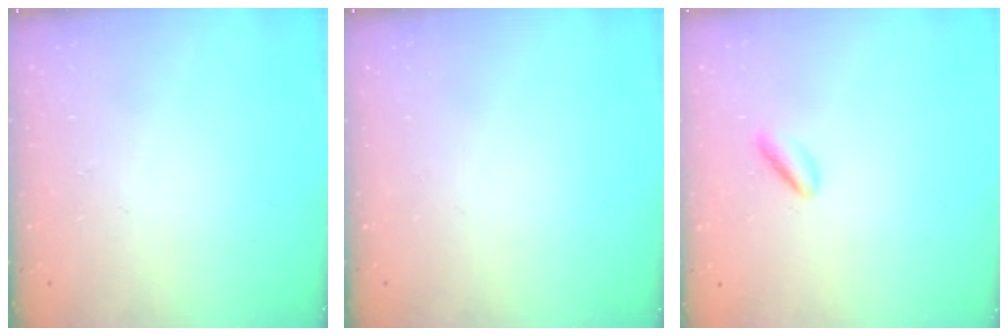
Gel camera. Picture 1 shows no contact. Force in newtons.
{"total": 0.0}
{"total": 2.5, "press": 2.4, "slide": 0.6}